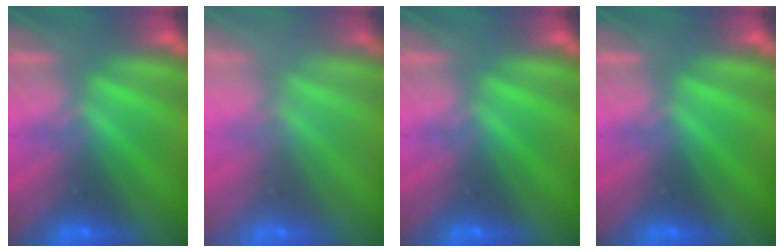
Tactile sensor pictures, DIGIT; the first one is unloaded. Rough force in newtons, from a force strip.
{"total": 7.5}
{"total": 0.0}
{"total": 0.0}